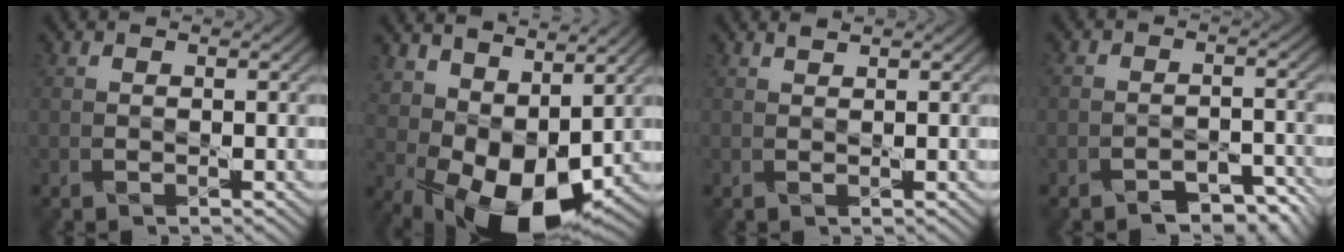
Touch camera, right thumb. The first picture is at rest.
{"total": 11.9, "force": [3.1, 7.3, 8.8], "torque": [-0.168, -0.014, 0.068]}
{"total": 0.8, "force": [0.8, -0.1, 0.1], "torque": [-0.005, 0.002, 0.017]}
{"total": 4.4, "force": [-3.6, 2.0, 1.6], "torque": [-0.017, -0.001, -0.057]}